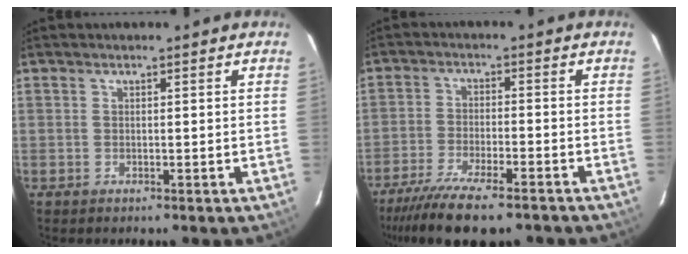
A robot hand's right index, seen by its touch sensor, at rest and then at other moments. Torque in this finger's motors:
{"motor_torque": [1.46, -0.67, 0.60, 0.15]}